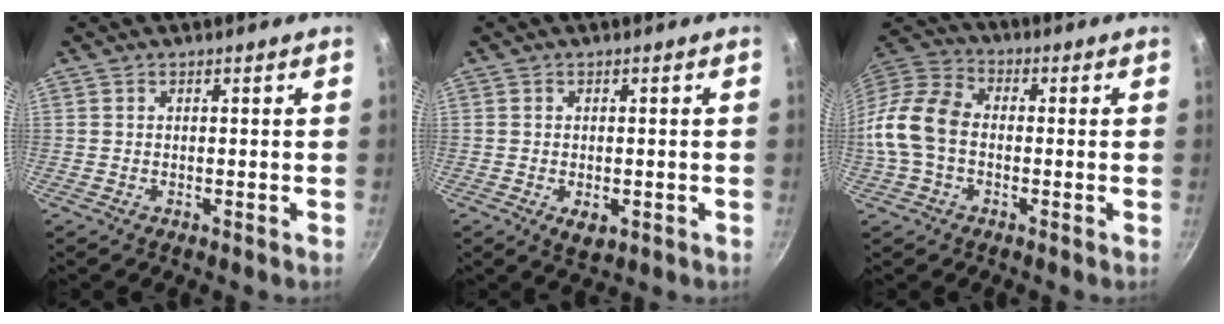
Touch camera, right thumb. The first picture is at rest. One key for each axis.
{"total": 3.7, "fx": -1.0, "fy": 2.2, "fz": 2.8, "tx": -0.040, "ty": -0.007, "tz": -0.011}
{"total": 12.3, "fx": -1.5, "fy": 8.8, "fz": 8.4, "tx": -0.146, "ty": 0.034, "tz": -0.050}